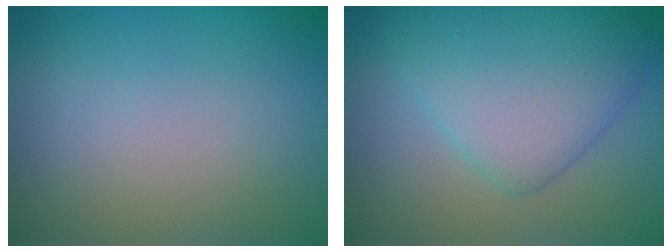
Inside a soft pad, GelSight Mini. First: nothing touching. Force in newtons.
{"total": 6.3, "press": 6.3, "slide": 0.1}